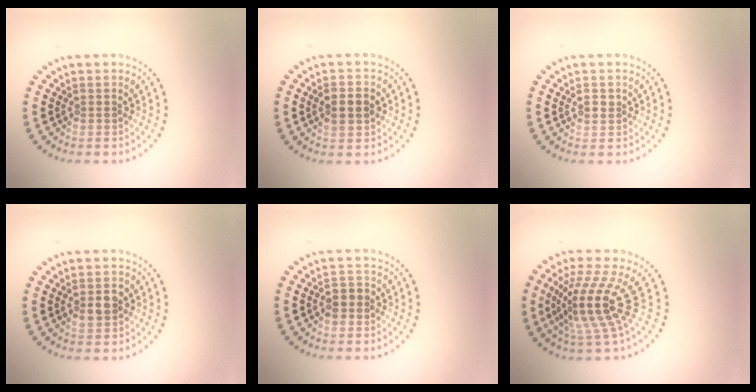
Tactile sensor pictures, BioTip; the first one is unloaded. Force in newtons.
{"total": 2.5, "press": 2.5, "slide": 0.2}
{"total": 0.8, "press": 0.8, "slide": 0.2}
{"total": 2.6, "press": 2.6, "slide": 0.1}
{"total": 1.8, "press": 1.7, "slide": 0.4}
{"total": 5.2, "press": 3.7, "slide": 3.7}